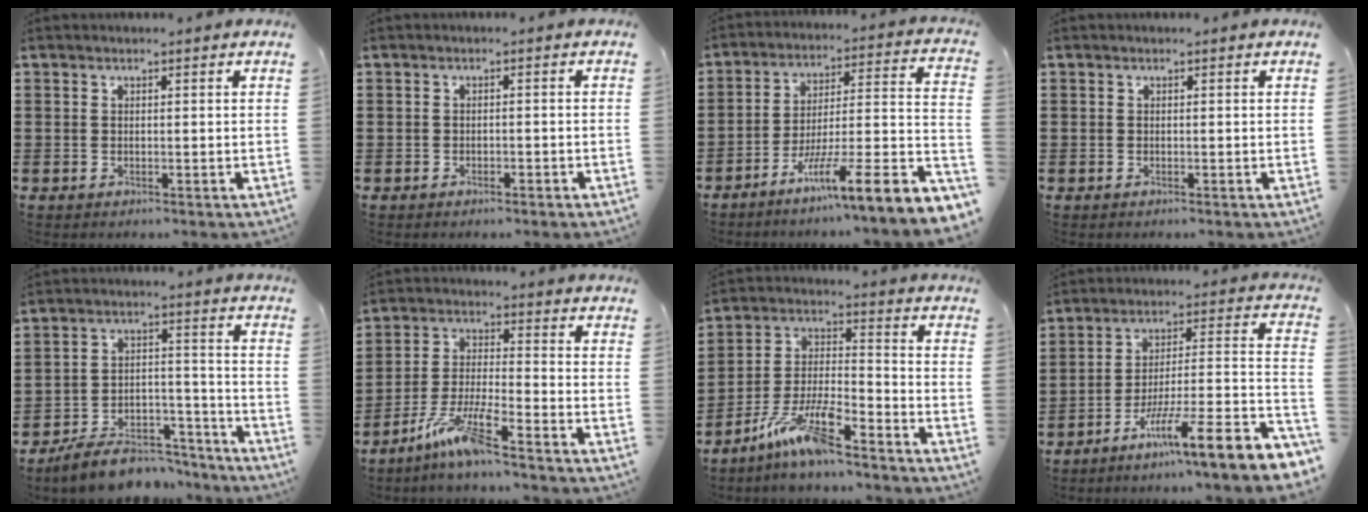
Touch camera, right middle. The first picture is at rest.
{"total": 0.9, "force": [-0.8, 0.2, 0.3], "torque": [-0.010, -0.003, -0.015]}
{"total": 8.1, "force": [-5.1, -0.6, 6.3], "torque": [-0.102, -0.028, -0.103]}
{"total": 0.0}
{"total": 8.5, "force": [-7.7, 2.5, 2.8], "torque": [-0.045, 0.026, -0.146]}
{"total": 8.1, "force": [-6.1, 0.4, 5.3], "torque": [-0.116, -0.011, -0.120]}
{"total": 9.8, "force": [-7.5, 1.6, 6.2], "torque": [-0.140, 0.001, -0.147]}
{"total": 9.0, "force": [-5.9, -0.3, 6.8], "torque": [-0.097, -0.024, -0.120]}